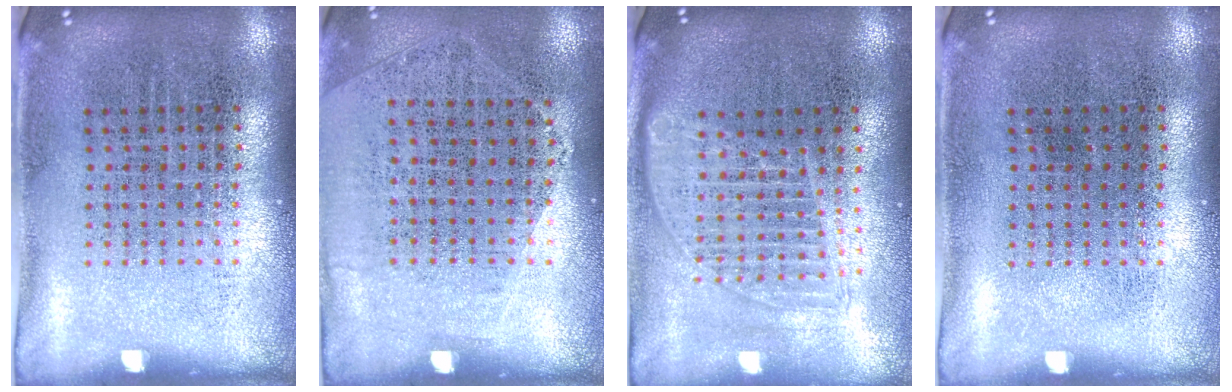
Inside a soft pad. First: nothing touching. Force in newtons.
{"total": 1.2, "press": 0.9, "slide": 0.7}
{"total": 1.6, "press": 1.4, "slide": 0.8}
{"total": 0.0}